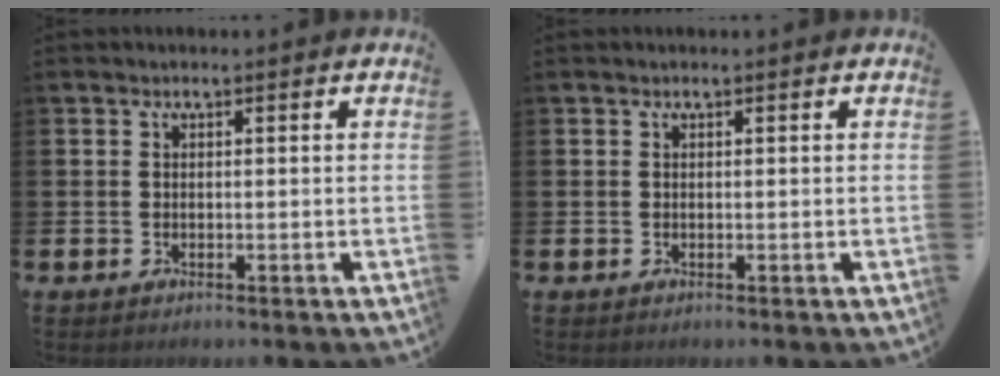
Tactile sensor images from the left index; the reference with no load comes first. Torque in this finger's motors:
{"motor_torque": [0.05, 0.05, -0.07, -0.01]}